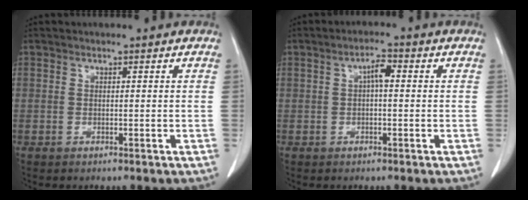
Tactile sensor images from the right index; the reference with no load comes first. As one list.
[{"total": 2.7, "force": [0.2, 0.8, 2.6], "torque": [-0.043, 0.009, 0.002]}]